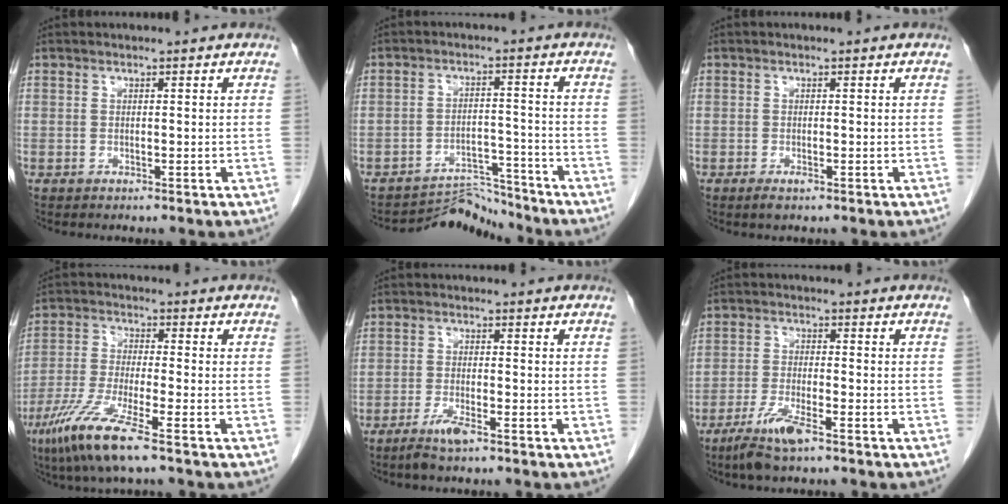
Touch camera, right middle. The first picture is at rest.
{"total": 5.7, "force": [-5.4, 0.3, -1.6], "torque": [0.031, 0.016, -0.085]}
{"total": 1.2, "force": [-0.7, 0.3, 0.9], "torque": [-0.018, -0.003, -0.010]}
{"total": 9.5, "force": [-5.8, 0.0, 7.6], "torque": [-0.162, -0.030, -0.114]}
{"total": 3.3, "force": [-2.3, 0.3, 2.3], "torque": [-0.053, -0.006, -0.046]}
{"total": 6.0, "force": [-4.0, 0.6, 4.4], "torque": [-0.098, -0.013, -0.076]}